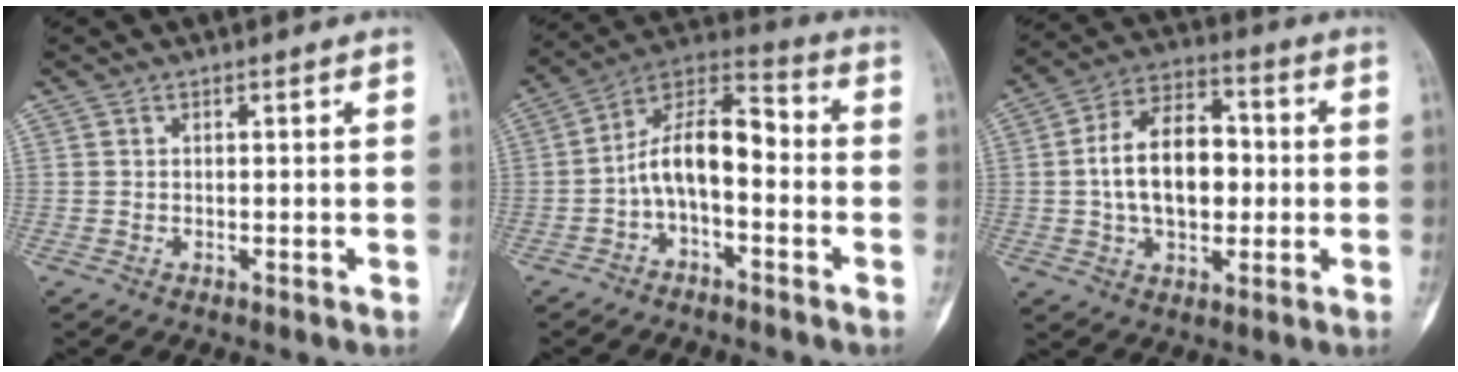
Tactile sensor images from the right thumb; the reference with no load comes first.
{"total": 11.5, "force": [-2.2, 5.7, 9.7], "torque": [-0.158, 0.063, -0.049]}
{"total": 14.9, "force": [0.0, 9.2, 11.7], "torque": [-0.171, 0.027, -0.004]}